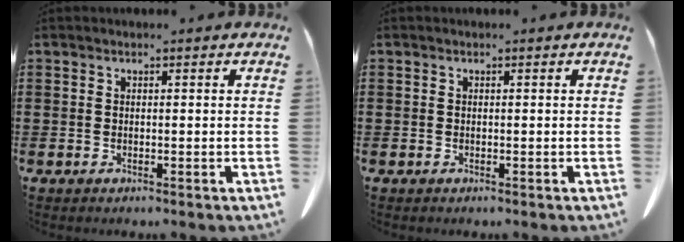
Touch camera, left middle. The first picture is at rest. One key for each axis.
{"total": 0.0}